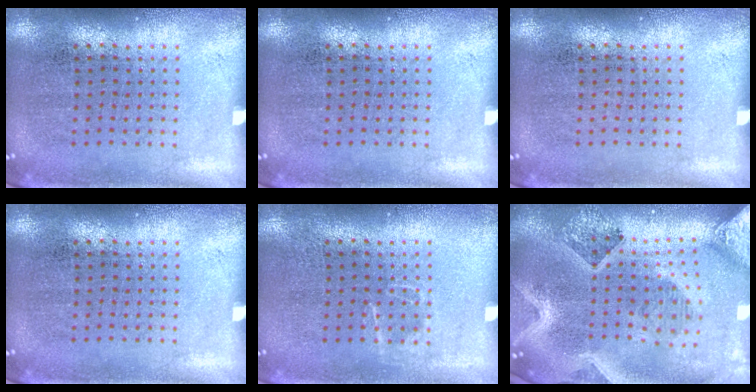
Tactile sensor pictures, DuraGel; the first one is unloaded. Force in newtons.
{"total": 0.0}
{"total": 0.0}
{"total": 0.0}
{"total": 0.9, "press": 0.8, "slide": 0.2}
{"total": 4.1, "press": 3.2, "slide": 2.6}